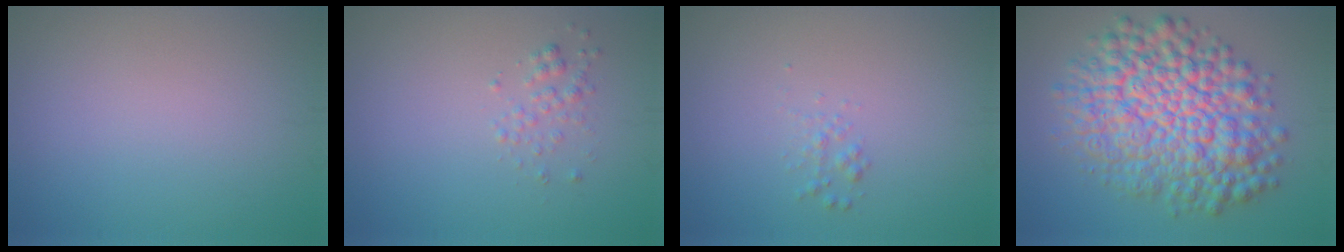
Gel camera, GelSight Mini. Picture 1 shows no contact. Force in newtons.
{"total": 1.2, "press": 1.2, "slide": 0.1}
{"total": 0.9, "press": 0.9, "slide": 0.1}
{"total": 11.2, "press": 11.2, "slide": 0.3}